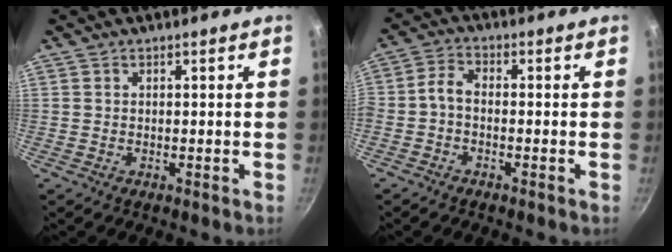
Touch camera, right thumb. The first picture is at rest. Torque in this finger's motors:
{"motor_torque": [2.31, 2.43, 1.91, -0.73, 0.89]}